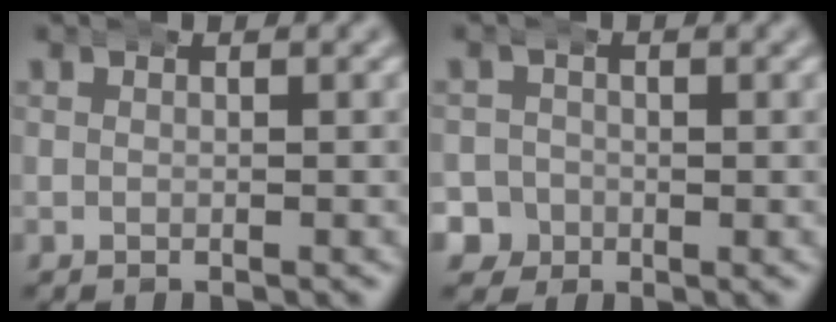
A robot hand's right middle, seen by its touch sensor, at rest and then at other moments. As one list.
[{"total": 4.4, "force": [-1.7, 4.0, 0.9], "torque": [-0.034, -0.018, -0.033]}]